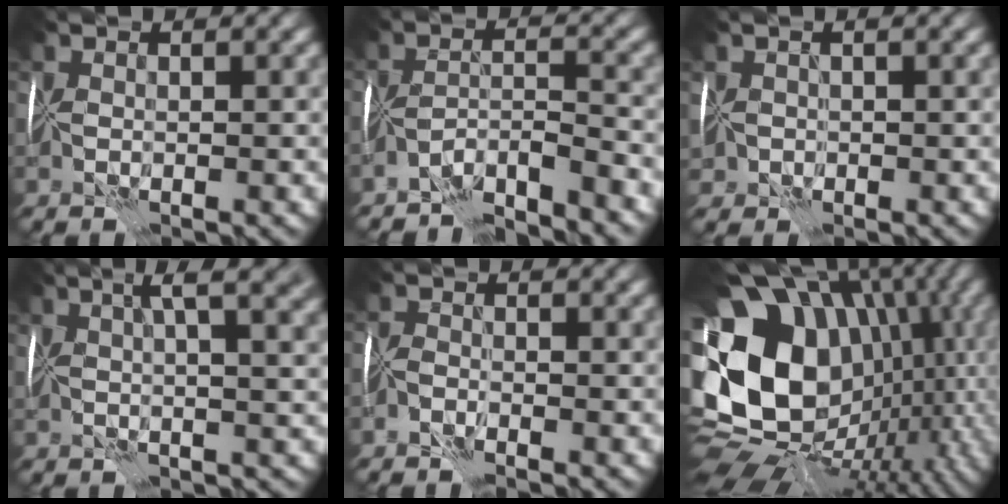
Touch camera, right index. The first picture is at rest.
{"total": 5.2, "force": [-4.9, -1.4, 0.8], "torque": [-0.006, -0.007, -0.092]}
{"total": 1.9, "force": [-0.7, 1.6, 0.9], "torque": [-0.024, -0.008, -0.008]}
{"total": 6.1, "force": [3.0, 1.0, 5.2], "torque": [-0.059, 0.023, 0.033]}
{"total": 2.1, "force": [-1.5, -1.2, -0.8], "torque": [0.025, 0.000, -0.033]}
{"total": 17.9, "force": [0.6, 14.1, 11.0], "torque": [-0.169, -0.005, 0.037]}